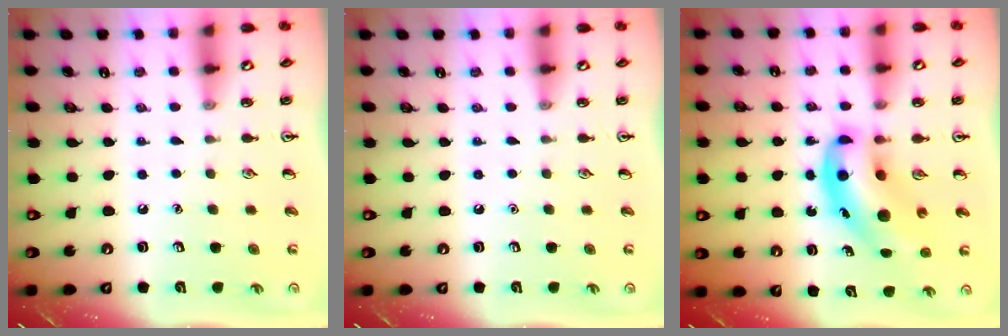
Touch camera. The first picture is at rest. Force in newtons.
{"total": 0.0}
{"total": 10.7, "press": 10.2, "slide": 3.1}